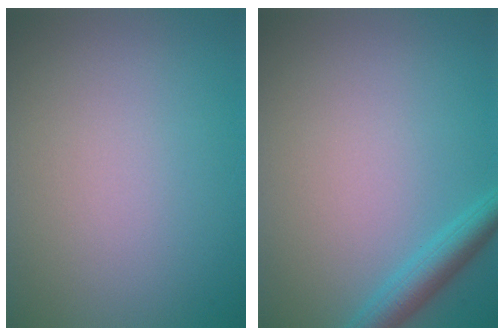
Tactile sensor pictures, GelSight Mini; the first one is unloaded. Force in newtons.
{"total": 2.8, "press": 2.8, "slide": 0.1}